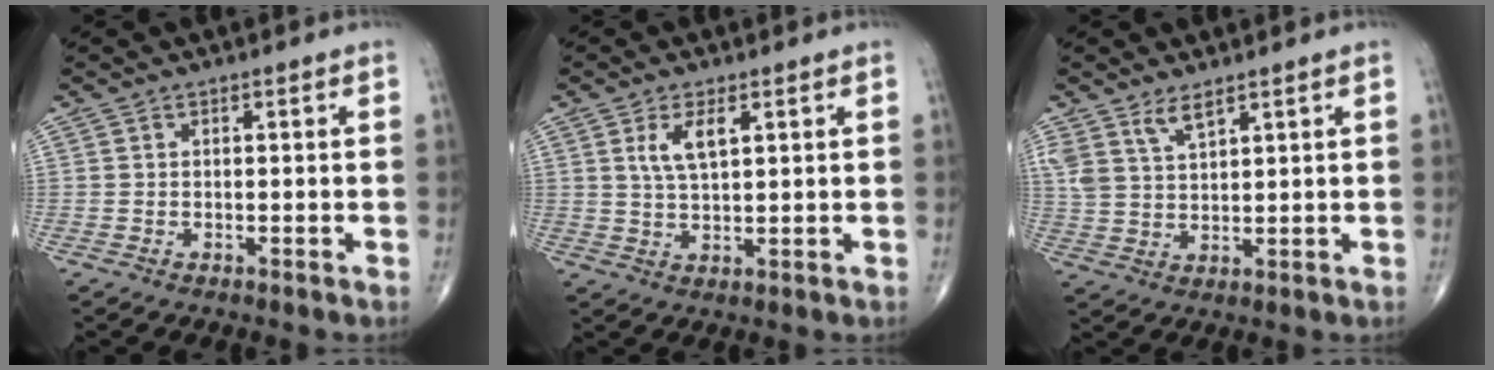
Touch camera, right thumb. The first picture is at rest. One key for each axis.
{"total": 5.1, "fx": 2.0, "fy": 2.0, "fz": 4.3, "tx": -0.080, "ty": -0.008, "tz": 0.042}
{"total": 5.0, "fx": 3.7, "fy": 1.8, "fz": 2.9, "tx": -0.054, "ty": -0.020, "tz": 0.078}